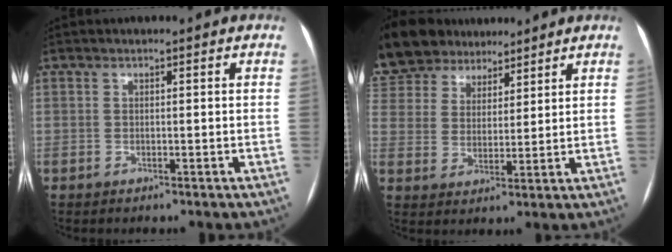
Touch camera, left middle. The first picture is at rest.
{"total": 17.0, "force": [13.5, 8.7, 5.6], "torque": [-0.145, 0.050, 0.246]}